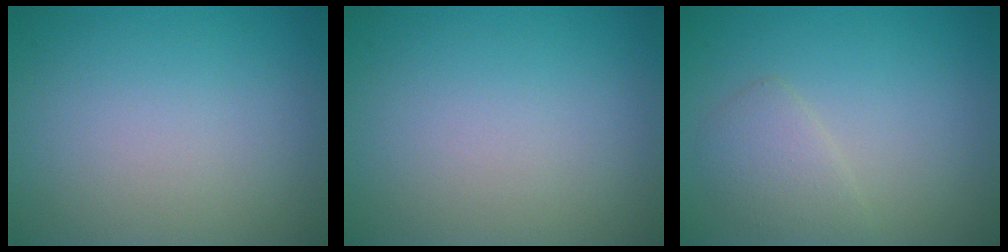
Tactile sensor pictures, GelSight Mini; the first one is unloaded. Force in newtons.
{"total": 0.0}
{"total": 2.1, "press": 2.1, "slide": 0.1}